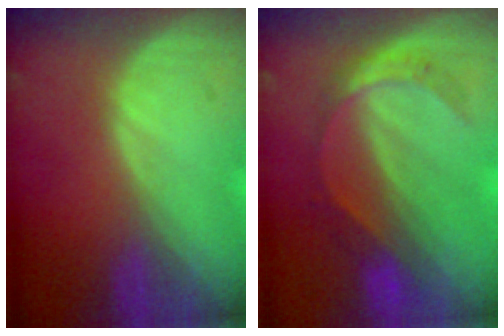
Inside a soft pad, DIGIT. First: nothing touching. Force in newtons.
{"total": 5.3, "press": 5.0, "slide": 1.7}